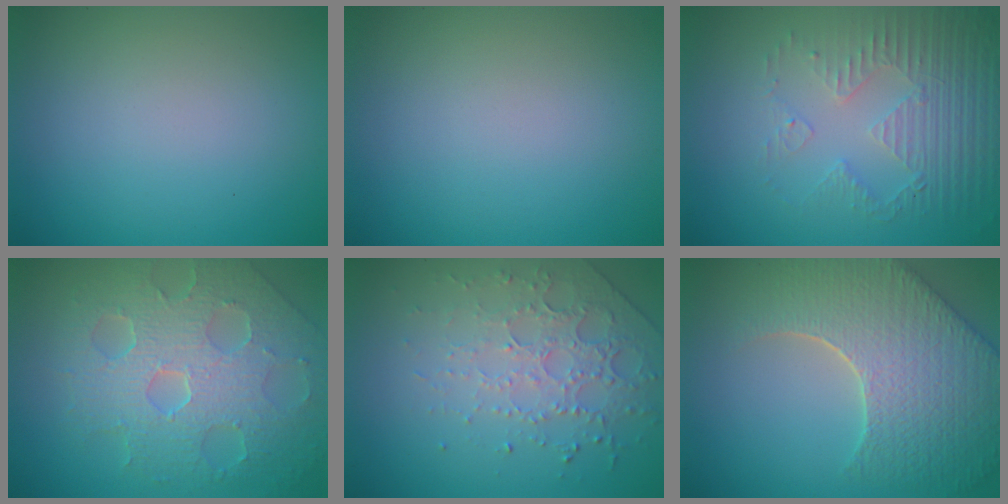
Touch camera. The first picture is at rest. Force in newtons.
{"total": 0.0}
{"total": 5.2, "press": 3.4, "slide": 3.9}
{"total": 8.2, "press": 5.6, "slide": 6.0}
{"total": 4.5, "press": 3.2, "slide": 3.3}
{"total": 8.7, "press": 6.3, "slide": 6.0}